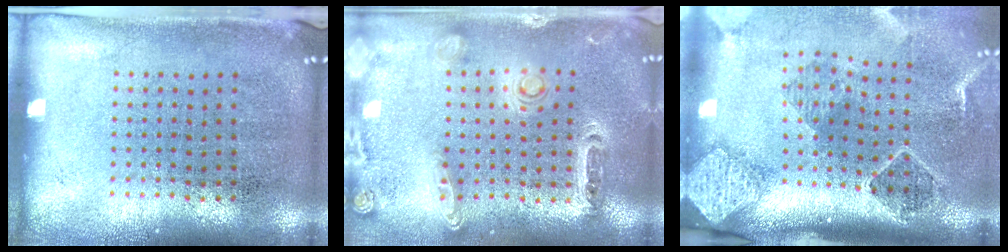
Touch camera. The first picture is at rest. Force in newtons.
{"total": 1.4, "press": 1.4, "slide": 0.3}
{"total": 2.8, "press": 2.0, "slide": 1.9}